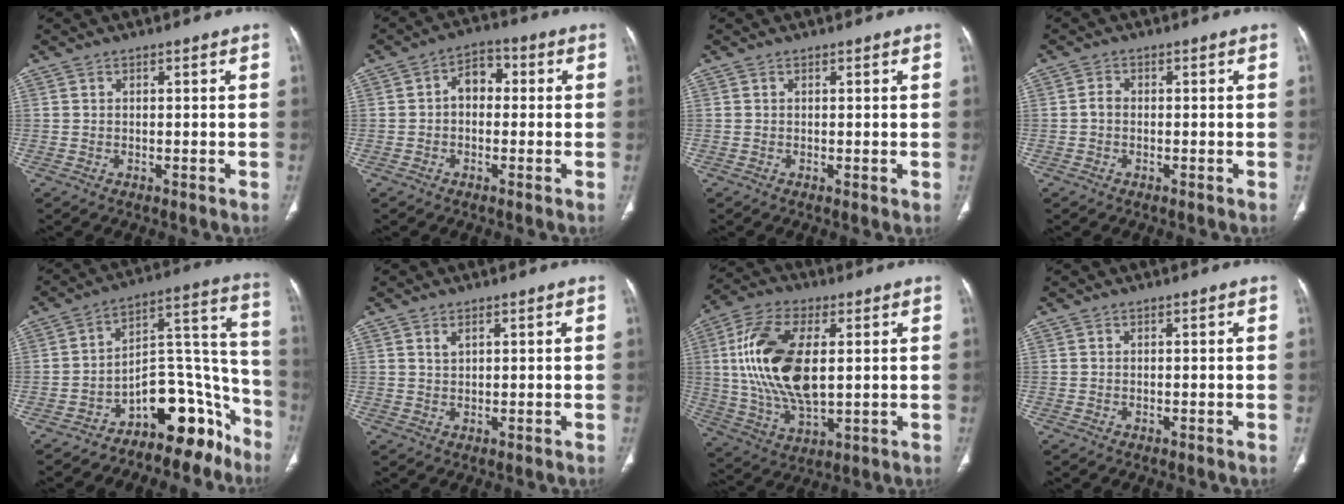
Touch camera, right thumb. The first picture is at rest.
{"total": 5.3, "force": [0.0, 3.9, 3.6], "torque": [-0.033, 0.022, -0.015]}
{"total": 0.5, "force": [0.1, 0.1, 0.5], "torque": [-0.015, -0.004, 0.001]}
{"total": 1.5, "force": [-0.4, 1.1, 1.0], "torque": [-0.014, 0.003, -0.010]}
{"total": 15.5, "force": [-11.2, 7.2, 8.0], "torque": [-0.037, 0.161, -0.175]}
{"total": 1.6, "force": [0.9, 0.8, 1.0], "torque": [-0.019, -0.003, 0.022]}
{"total": 18.5, "force": [2.6, 9.3, 15.8], "torque": [-0.314, -0.006, 0.050]}
{"total": 0.0}